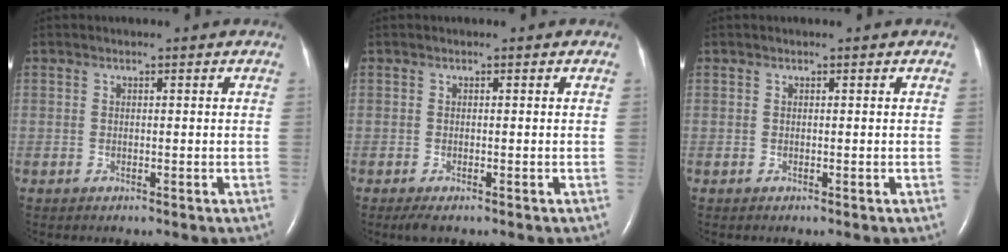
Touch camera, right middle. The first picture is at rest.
{"total": 1.6, "force": [-1.0, 0.4, 1.1], "torque": [-0.026, -0.006, -0.017]}
{"total": 0.0}